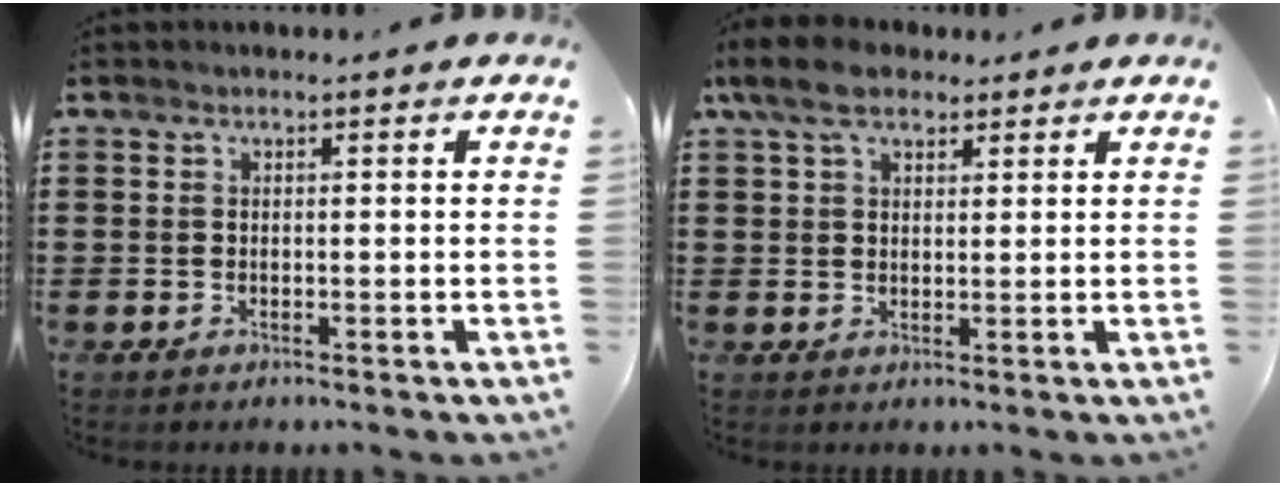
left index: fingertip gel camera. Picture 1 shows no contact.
{"total": 6.2, "force": [4.2, 3.0, 3.4], "torque": [-0.073, 0.004, 0.076]}